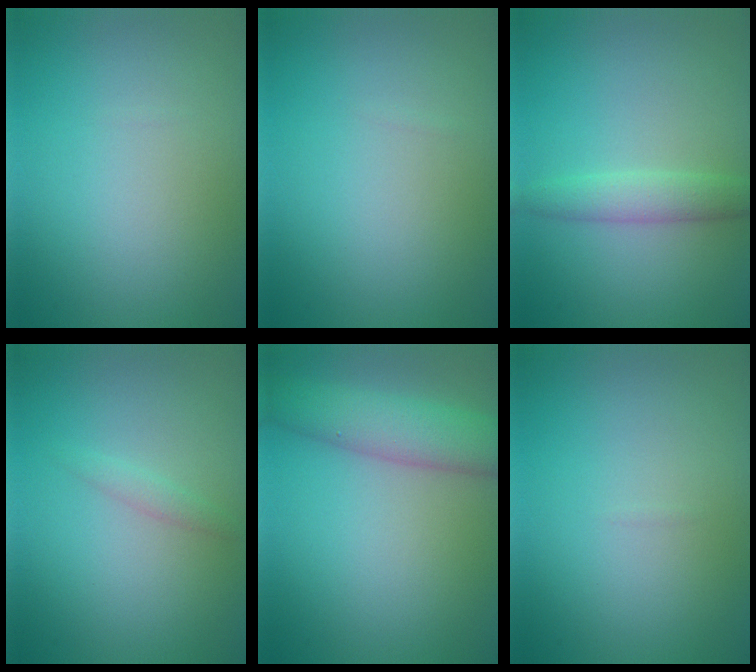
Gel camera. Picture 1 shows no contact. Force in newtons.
{"total": 0.0}
{"total": 2.4, "press": 2.4, "slide": 0.1}
{"total": 0.9, "press": 0.9, "slide": 0.1}
{"total": 5.1, "press": 5.1, "slide": 0.2}
{"total": 0.0}